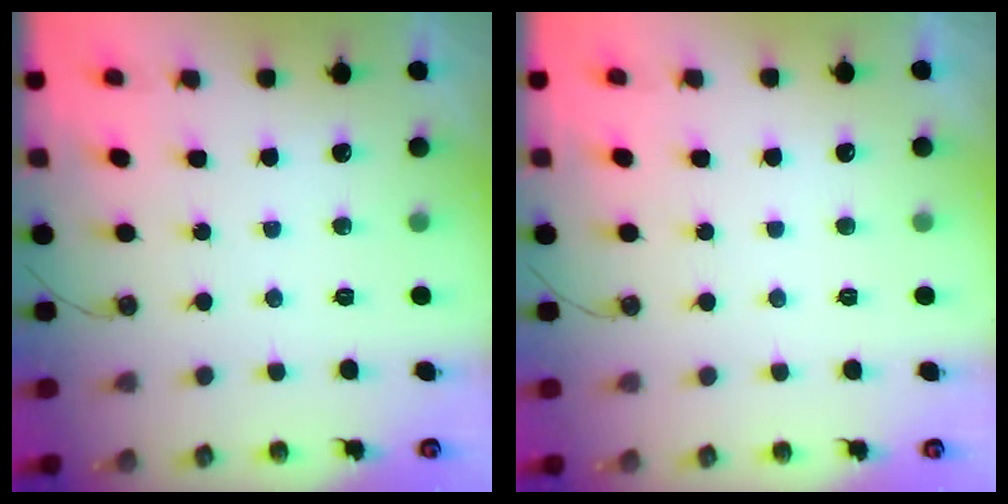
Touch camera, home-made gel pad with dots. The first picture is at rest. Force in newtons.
{"total": 0.0}